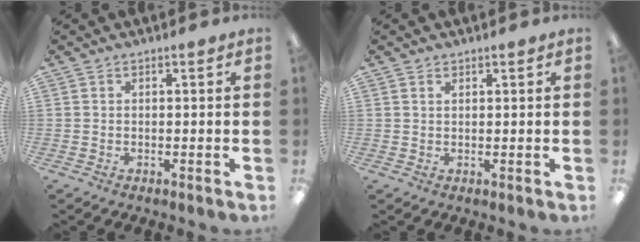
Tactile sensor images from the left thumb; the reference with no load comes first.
{"total": 1.2, "force": [0.9, 0.6, 0.4], "torque": [-0.010, 0.001, 0.017]}